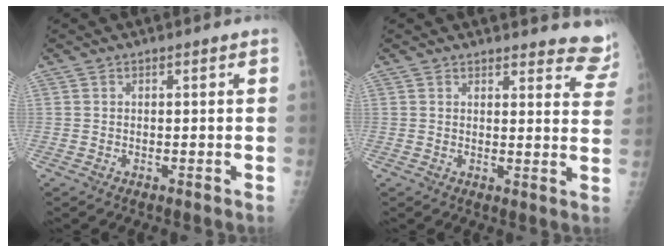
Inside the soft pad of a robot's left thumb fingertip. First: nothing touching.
{"total": 9.6, "force": [9.4, 1.9, 1.1], "torque": [0.031, -0.074, 0.073]}